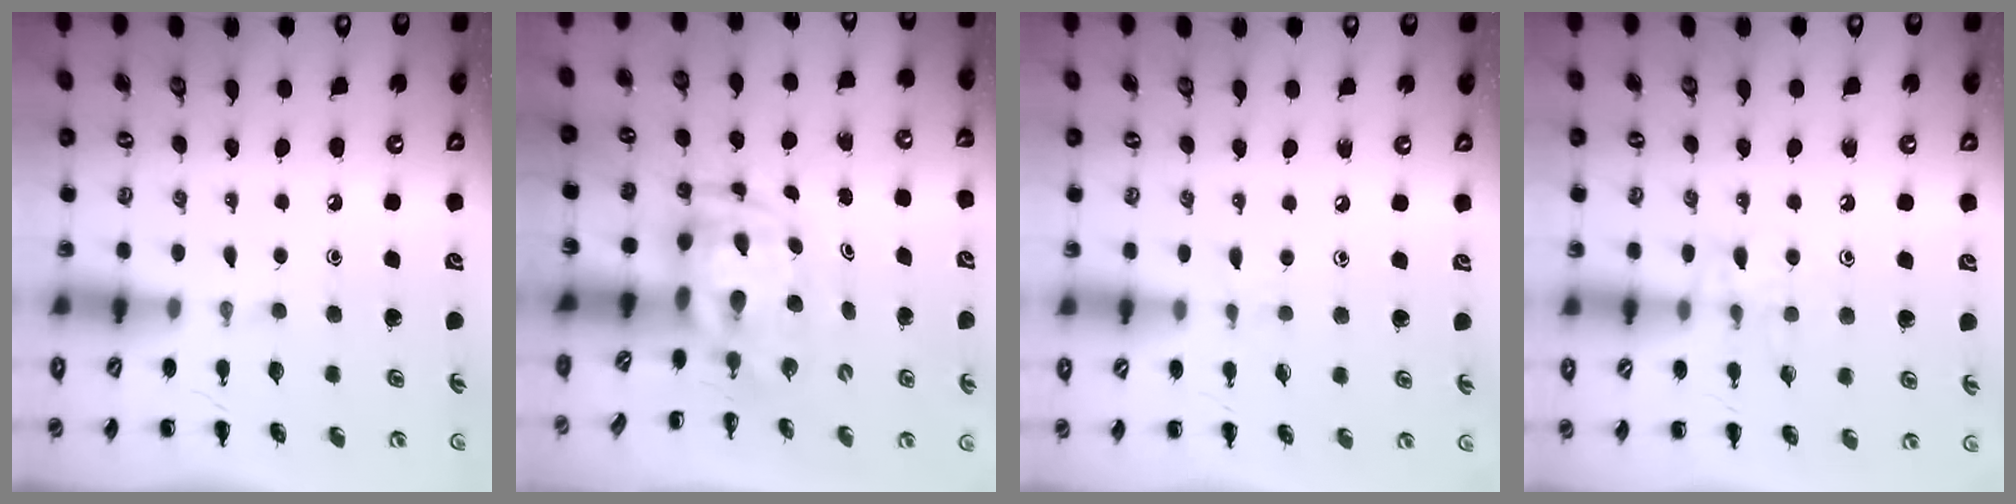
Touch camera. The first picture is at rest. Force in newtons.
{"total": 3.6, "press": 3.4, "slide": 0.9}
{"total": 2.9, "press": 2.6, "slide": 1.2}
{"total": 8.9, "press": 8.8, "slide": 1.1}